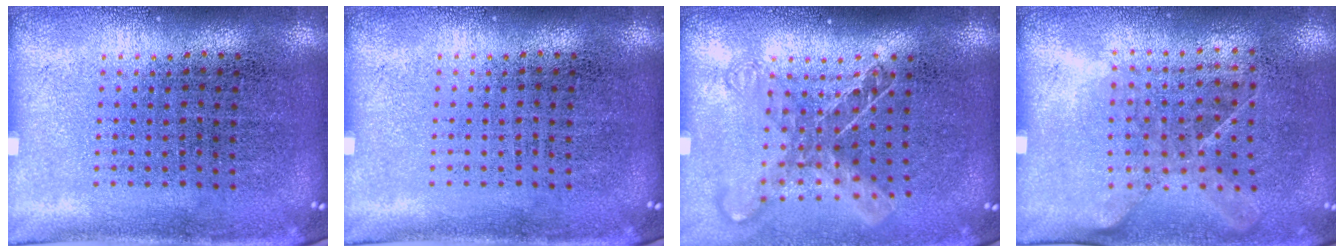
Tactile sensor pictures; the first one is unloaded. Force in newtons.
{"total": 0.0}
{"total": 1.5, "press": 1.2, "slide": 0.8}
{"total": 1.2, "press": 0.9, "slide": 0.8}